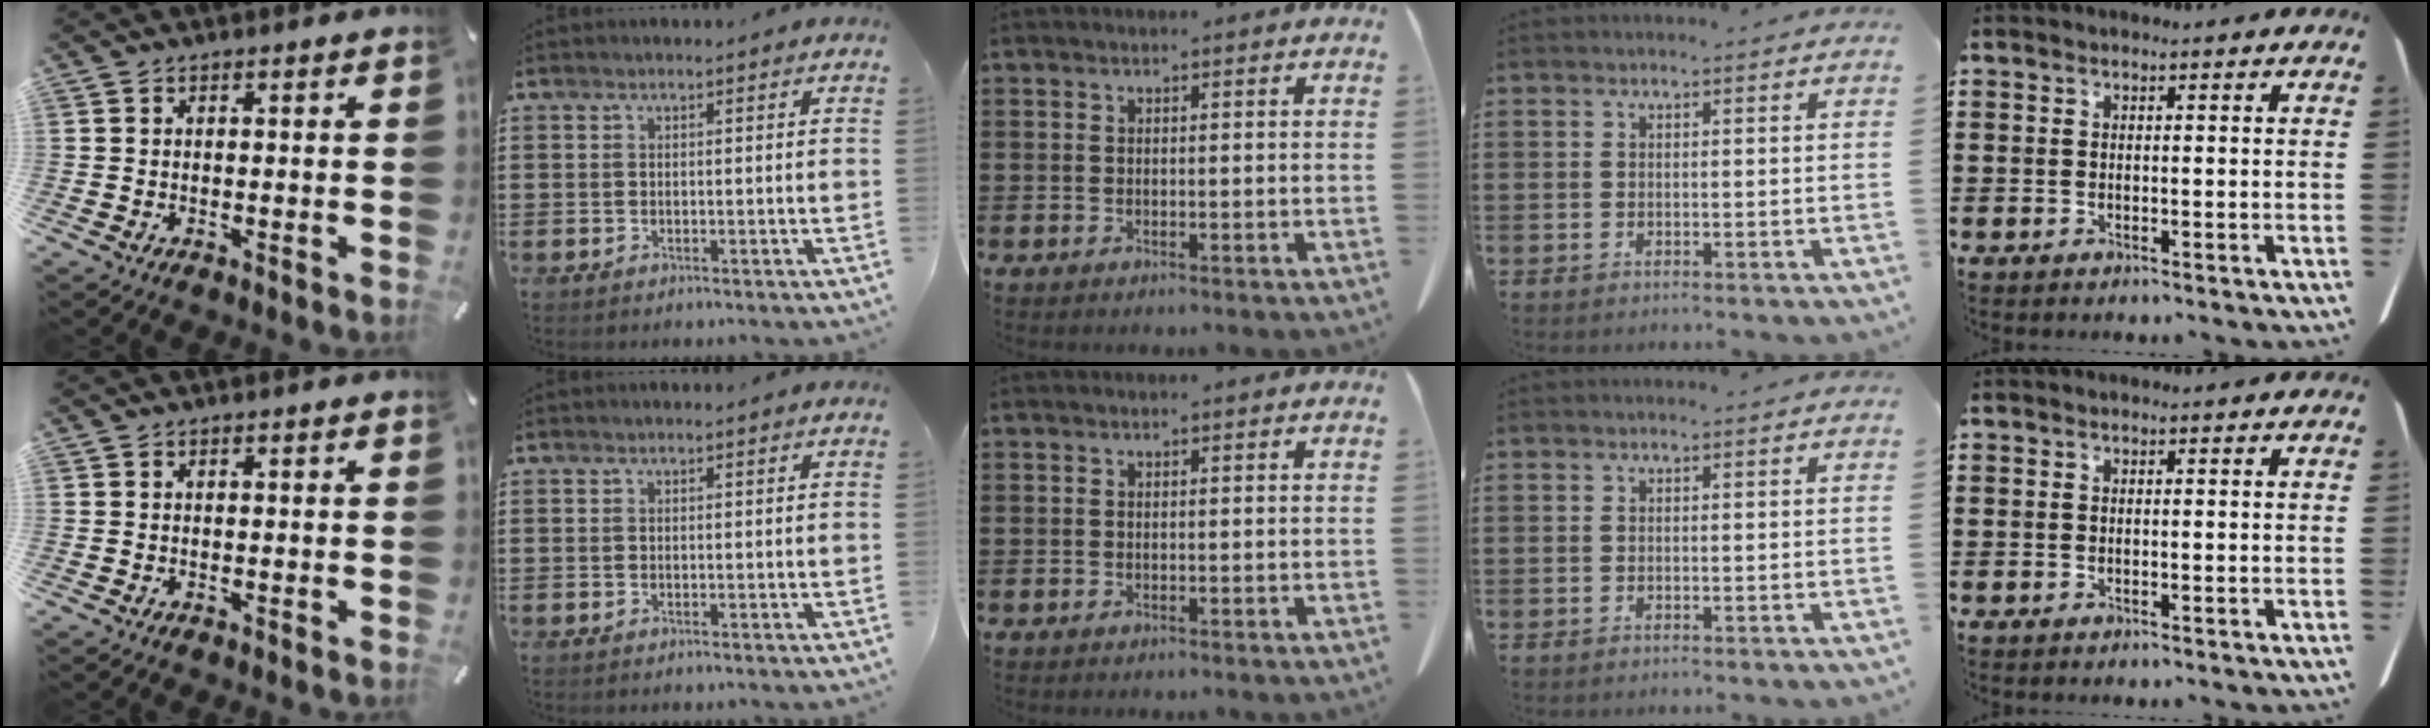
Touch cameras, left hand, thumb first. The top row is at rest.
{}